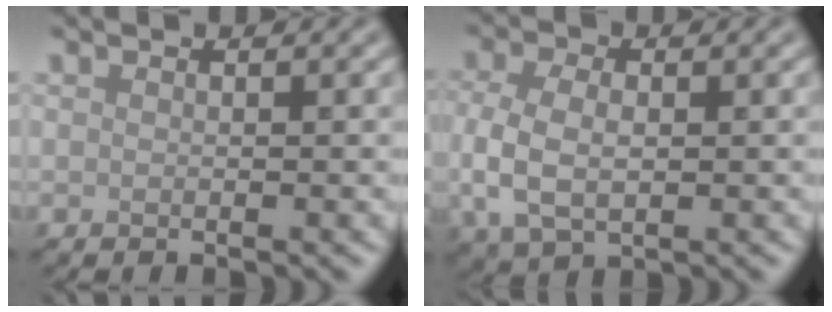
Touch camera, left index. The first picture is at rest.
{"total": 5.2, "force": [-0.5, 3.4, 3.9], "torque": [-0.097, -0.006, -0.011]}